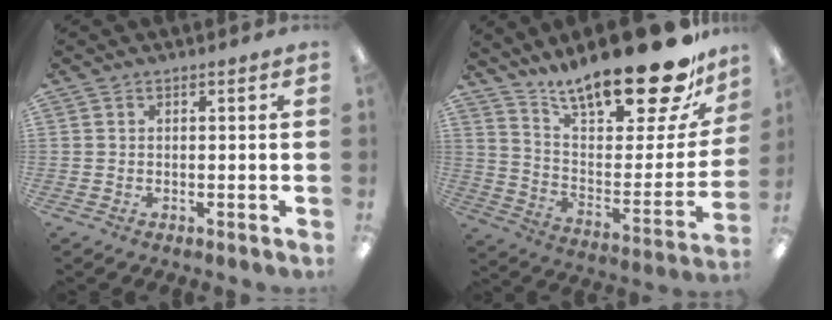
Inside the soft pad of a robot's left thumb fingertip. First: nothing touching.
{"total": 25.1, "force": [19.1, 7.0, 14.7], "torque": [-0.217, -0.131, 0.317]}